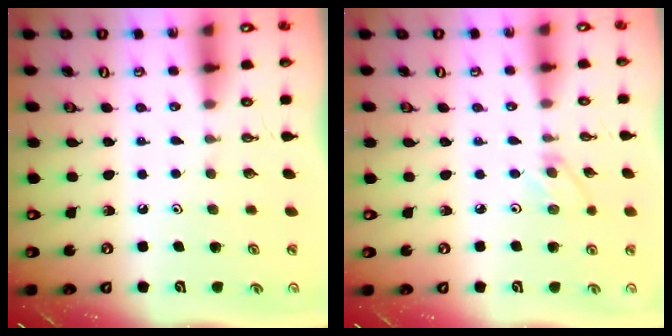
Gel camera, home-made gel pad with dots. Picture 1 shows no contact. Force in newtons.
{"total": 1.9, "press": 1.9, "slide": 0.3}